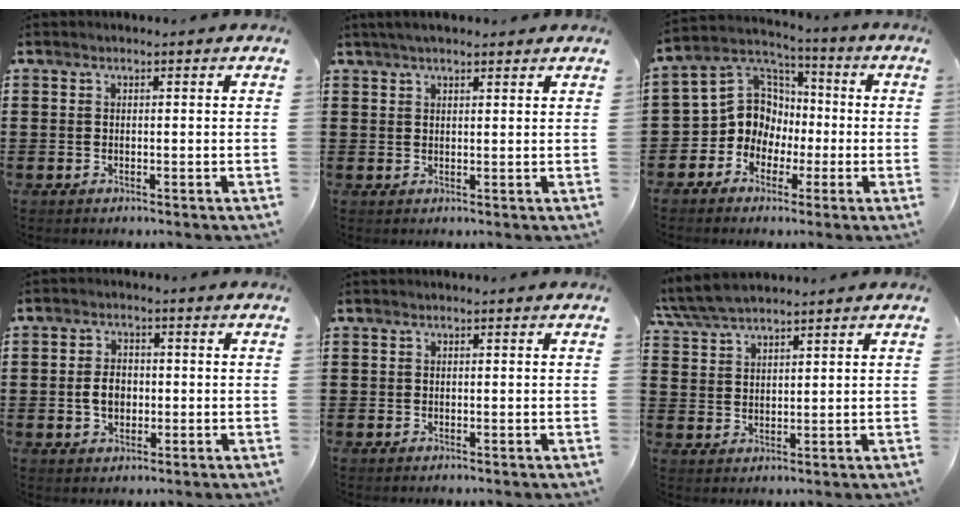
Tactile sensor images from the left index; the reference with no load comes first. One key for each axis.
{"total": 2.6, "fx": 2.2, "fy": 0.5, "fz": 1.4, "tx": -0.029, "ty": 0.007, "tz": 0.040}
{"total": 9.7, "fx": -1.7, "fy": 9.0, "fz": 3.3, "tx": -0.109, "ty": 0.008, "tz": -0.036}
{"total": 4.0, "fx": -0.5, "fy": 2.8, "fz": 2.8, "tx": -0.049, "ty": 0.003, "tz": -0.013}
{"total": 0.0}
{"total": 4.9, "fx": 4.5, "fy": 1.0, "fz": 1.8, "tx": -0.050, "ty": -0.006, "tz": 0.085}